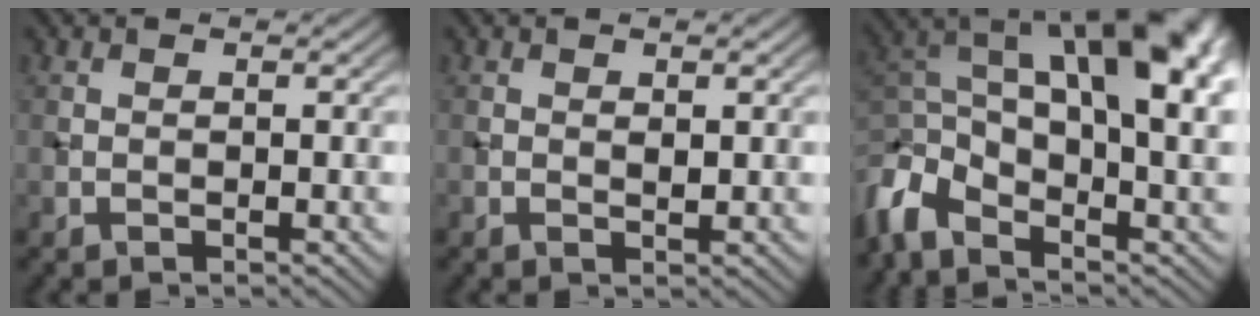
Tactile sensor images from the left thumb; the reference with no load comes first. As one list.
[{"total": 1.0, "force": [0.3, 0.4, 0.9], "torque": [-0.013, -0.004, 0.005]}, {"total": 15.7, "force": [0.5, 8.0, 13.6], "torque": [-0.260, 0.006, 0.018]}]